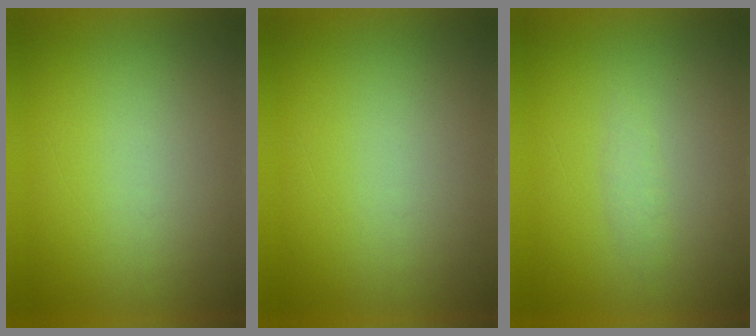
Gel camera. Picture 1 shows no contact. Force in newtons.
{"total": 0.0}
{"total": 1.3}